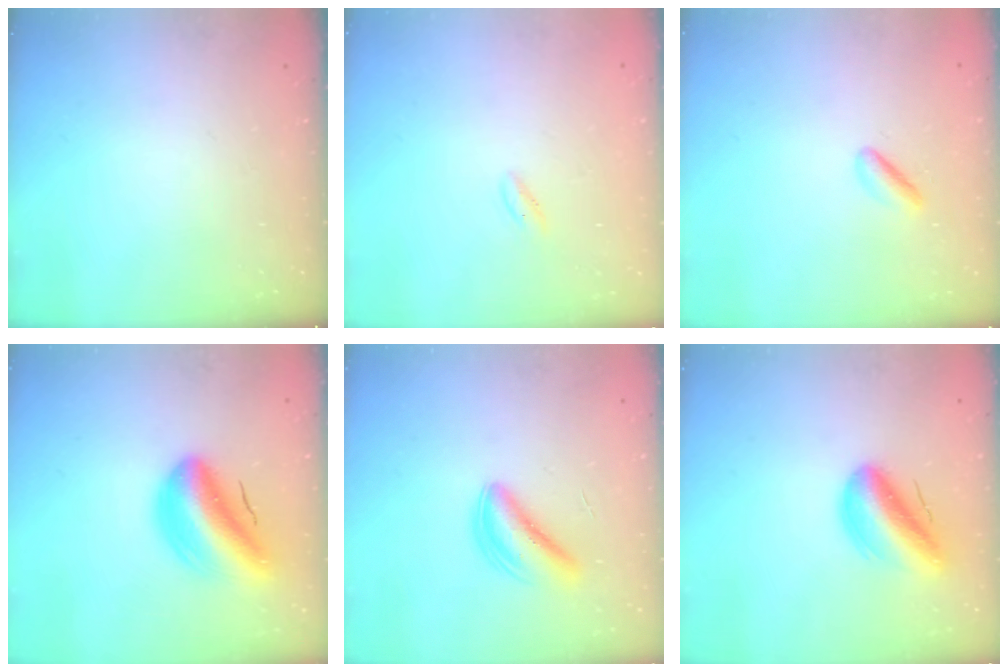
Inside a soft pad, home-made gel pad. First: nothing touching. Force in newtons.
{"total": 0.5, "press": 0.0, "slide": 0.5}
{"total": 2.3, "press": 2.1, "slide": 0.9}
{"total": 13.7, "press": 13.1, "slide": 3.8}
{"total": 5.8, "press": 5.8, "slide": 0.2}
{"total": 11.6, "press": 11.3, "slide": 2.9}